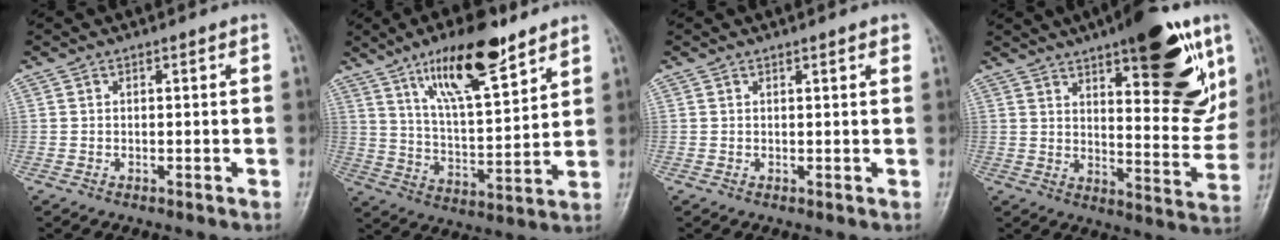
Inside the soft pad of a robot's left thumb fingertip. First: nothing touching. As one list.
[{"total": 15.8, "force": [10.1, 4.7, 11.2], "torque": [-0.167, -0.054, 0.180]}, {"total": 1.6, "force": [1.0, 0.3, 1.3], "torque": [-0.017, -0.003, 0.010]}, {"total": 22.0, "force": [11.0, 7.5, 17.5], "torque": [-0.197, -0.048, 0.156]}]